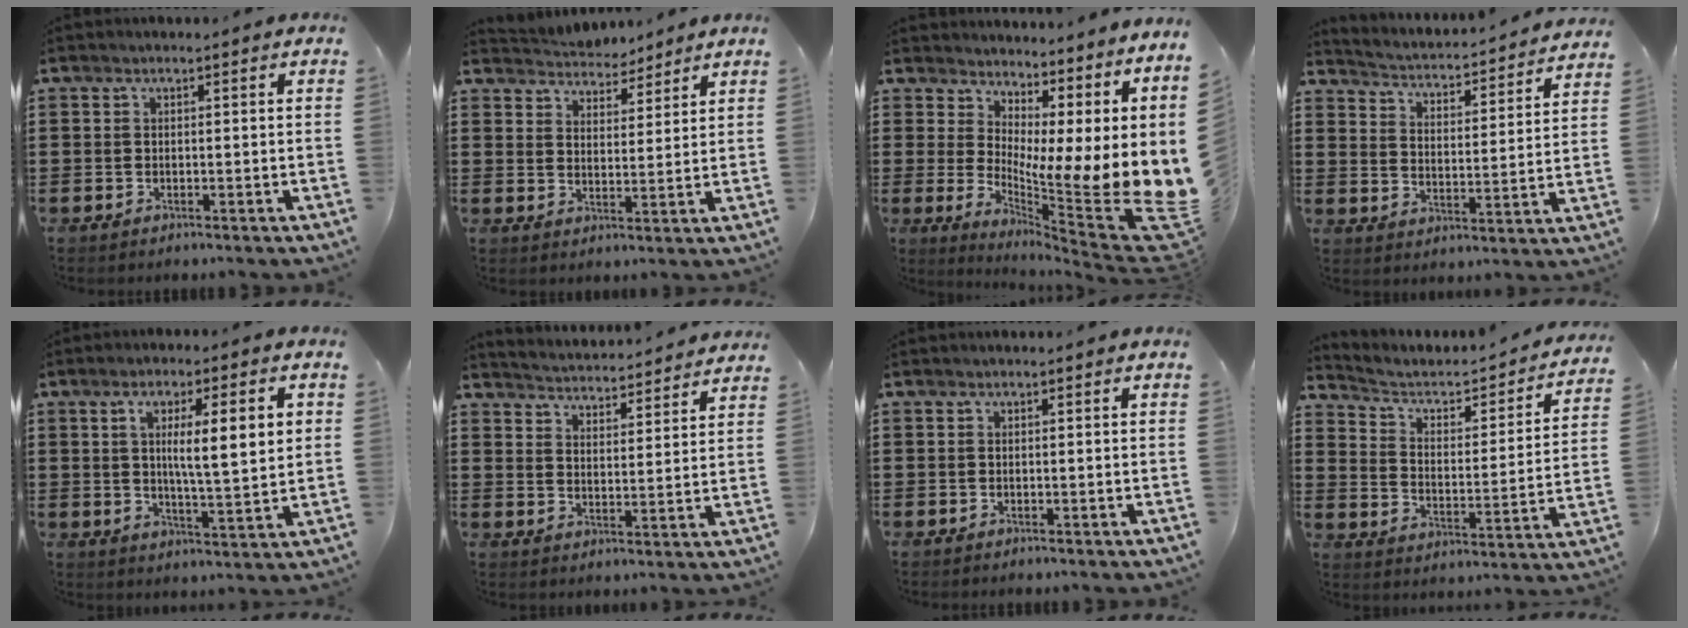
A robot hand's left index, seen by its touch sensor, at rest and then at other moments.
{"total": 4.1, "force": [4.0, 0.8, -0.6], "torque": [-0.009, -0.016, 0.072]}
{"total": 5.8, "force": [0.0, 3.3, 4.8], "torque": [-0.066, -0.066, -0.005]}
{"total": 2.2, "force": [2.2, -0.1, -0.3], "torque": [-0.016, -0.032, 0.024]}
{"total": 8.6, "force": [2.2, 1.8, 8.1], "torque": [-0.141, 0.000, 0.031]}
{"total": 3.7, "force": [3.6, -0.6, -0.8], "torque": [-0.009, -0.034, 0.057]}
{"total": 0.0}
{"total": 2.9, "force": [2.1, 1.7, 1.1], "torque": [-0.044, -0.019, 0.020]}